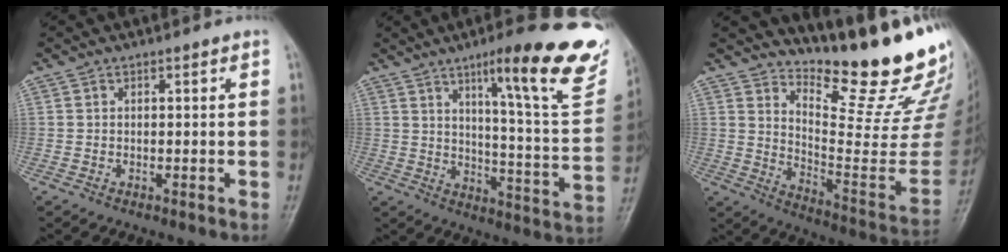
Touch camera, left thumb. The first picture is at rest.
{"total": 23.3, "force": [13.9, 4.0, 18.2], "torque": [-0.215, -0.067, 0.194]}
{"total": 22.7, "force": [18.5, 4.7, 12.2], "torque": [-0.140, -0.175, 0.261]}